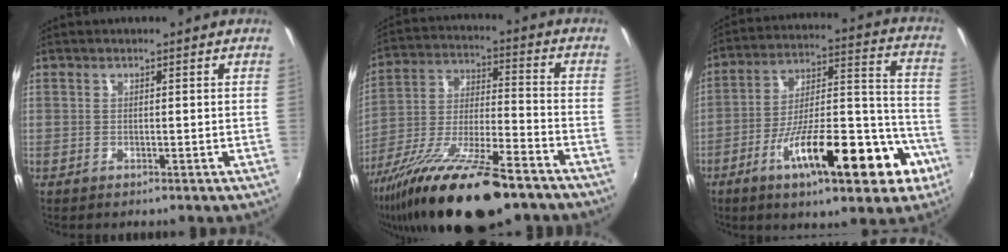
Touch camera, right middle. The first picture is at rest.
{"total": 22.5, "force": [-15.6, 5.5, 15.2], "torque": [-0.291, -0.045, -0.265]}
{"total": 22.9, "force": [-11.1, 6.9, 18.8], "torque": [-0.285, -0.005, -0.171]}